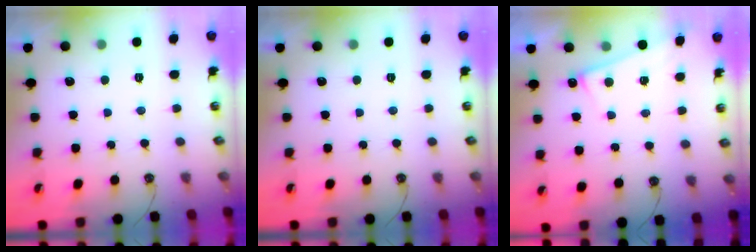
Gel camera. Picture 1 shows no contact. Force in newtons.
{"total": 0.0}
{"total": 4.5, "press": 4.5, "slide": 0.3}